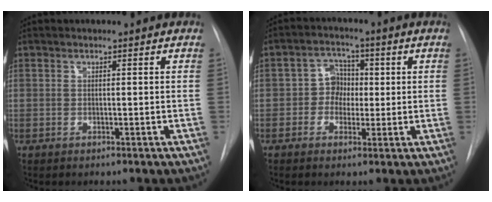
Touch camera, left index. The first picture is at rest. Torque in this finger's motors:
{"motor_torque": [0.42, 0.22, 0.02, 0.00]}